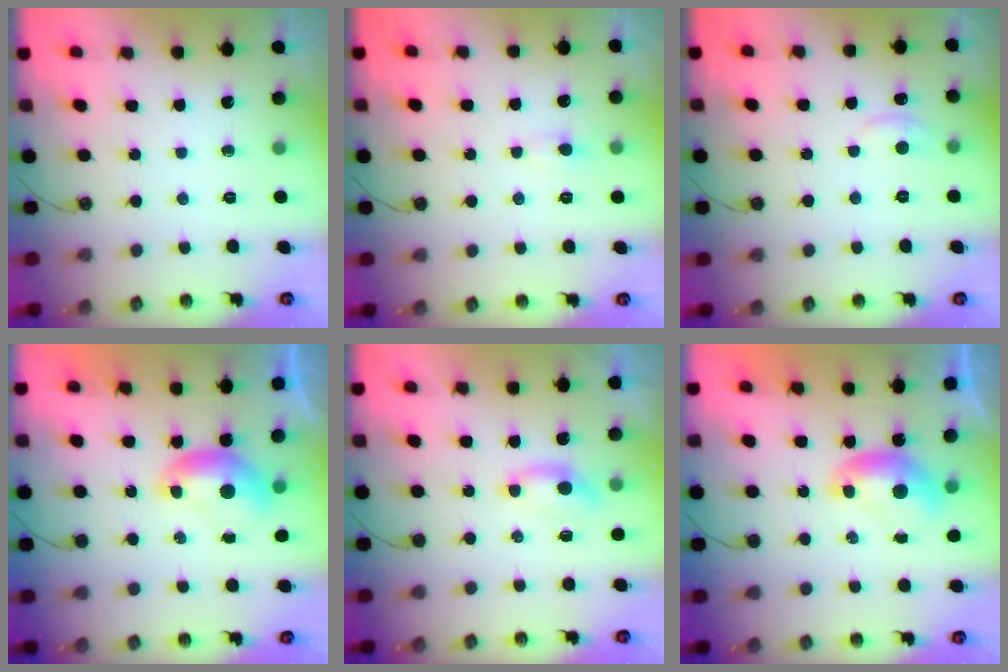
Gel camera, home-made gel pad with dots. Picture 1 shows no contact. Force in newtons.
{"total": 0.8, "press": 0.7, "slide": 0.3}
{"total": 2.0, "press": 1.9, "slide": 0.6}
{"total": 0.0}
{"total": 0.0}
{"total": 0.0}